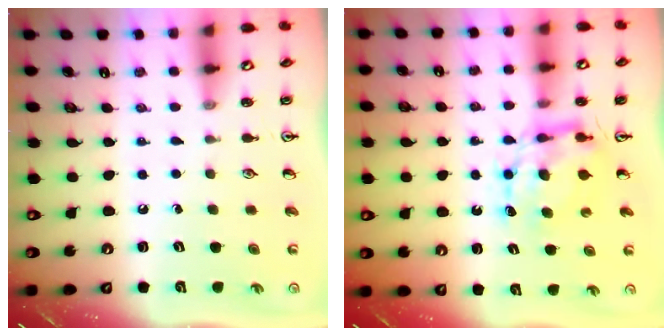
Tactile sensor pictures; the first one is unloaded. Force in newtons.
{"total": 8.4, "press": 8.4, "slide": 0.6}